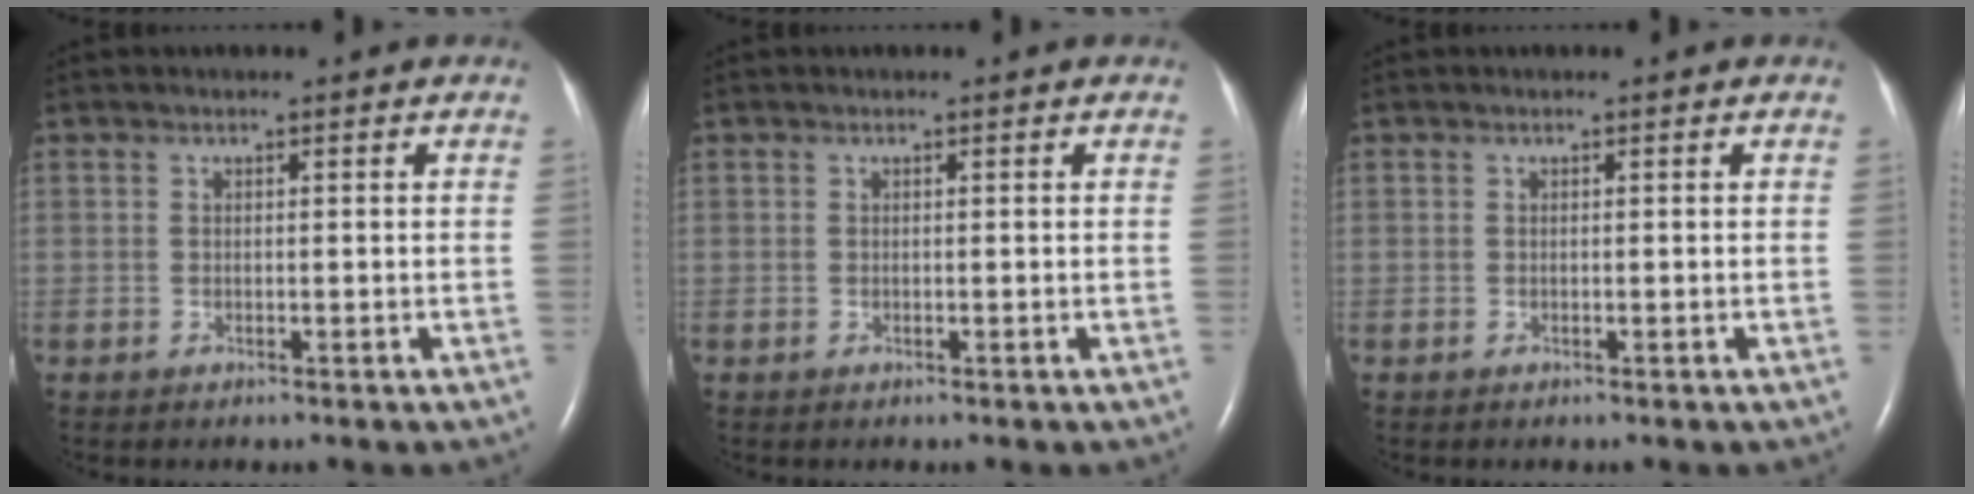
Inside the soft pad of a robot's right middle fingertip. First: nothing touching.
{"total": 0.0}
{"total": 0.0}